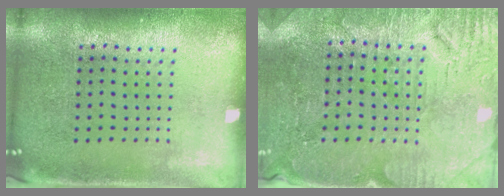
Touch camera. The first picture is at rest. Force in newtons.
{"total": 3.3, "press": 3.2, "slide": 0.3}